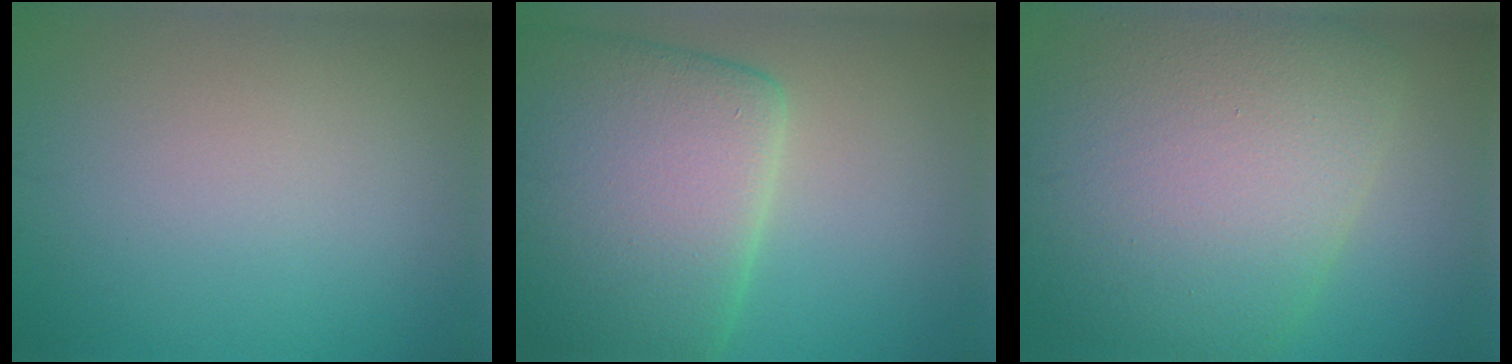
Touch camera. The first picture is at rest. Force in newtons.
{"total": 12.7, "press": 12.6, "slide": 1.1}
{"total": 12.5, "press": 12.5, "slide": 0.3}